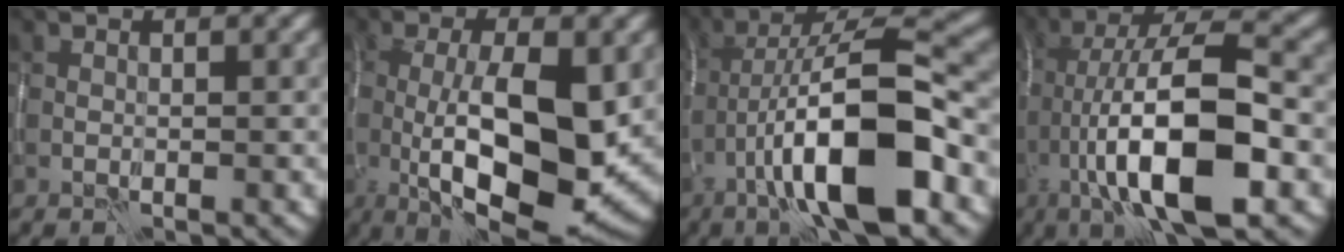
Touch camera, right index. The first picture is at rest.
{"total": 11.7, "force": [-1.3, 3.7, 11.0], "torque": [-0.179, -0.013, -0.020]}
{"total": 12.3, "force": [-5.2, 2.9, 10.8], "torque": [-0.179, 0.017, -0.087]}
{"total": 12.6, "force": [-4.0, 3.5, 11.5], "torque": [-0.191, 0.016, -0.071]}